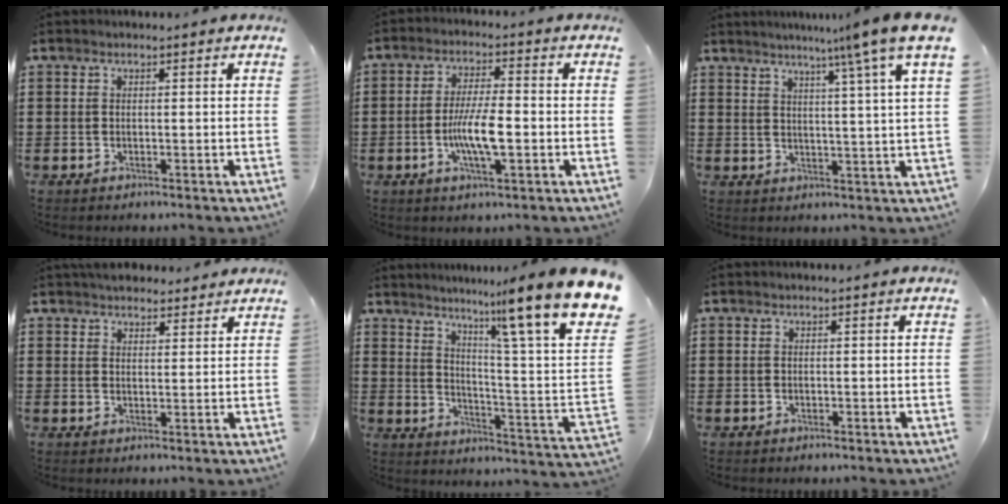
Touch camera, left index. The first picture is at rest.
{"total": 7.5, "force": [-1.5, 1.9, 7.0], "torque": [-0.146, -0.005, -0.033]}
{"total": 7.4, "force": [5.1, -1.8, 5.0], "torque": [-0.100, -0.028, 0.074]}
{"total": 3.5, "force": [3.3, 1.0, 0.3], "torque": [-0.014, -0.002, 0.065]}
{"total": 13.5, "force": [9.0, 0.0, 10.0], "torque": [-0.180, -0.074, 0.135]}
{"total": 0.0}